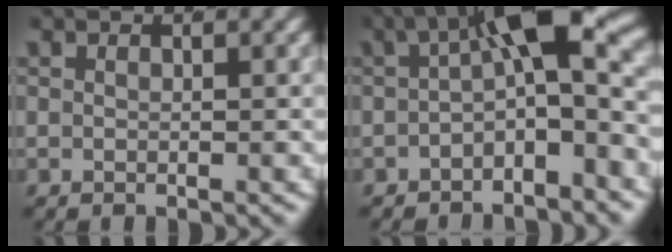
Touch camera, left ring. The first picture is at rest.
{"total": 7.0, "force": [0.3, 2.0, 6.8], "torque": [-0.099, -0.008, 0.013]}